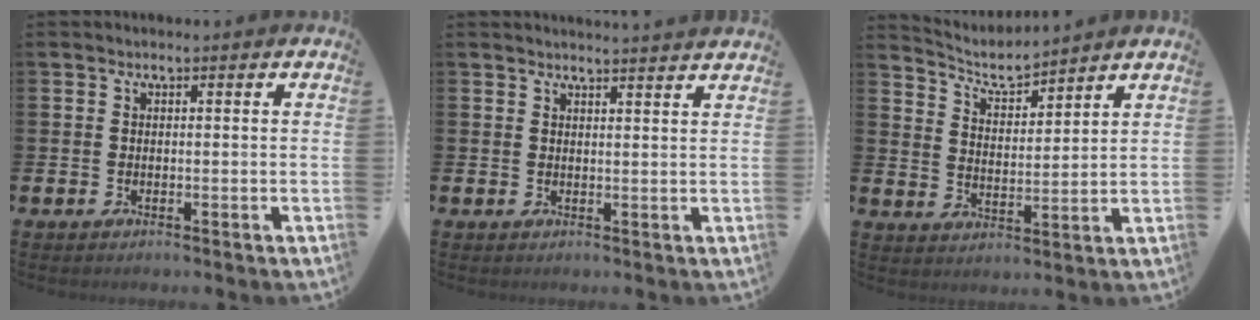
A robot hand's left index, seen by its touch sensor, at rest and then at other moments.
{"total": 2.2, "force": [2.2, -0.4, -0.1], "torque": [0.009, -0.018, 0.039]}
{"total": 4.6, "force": [4.4, 0.8, 1.0], "torque": [-0.043, -0.026, 0.076]}